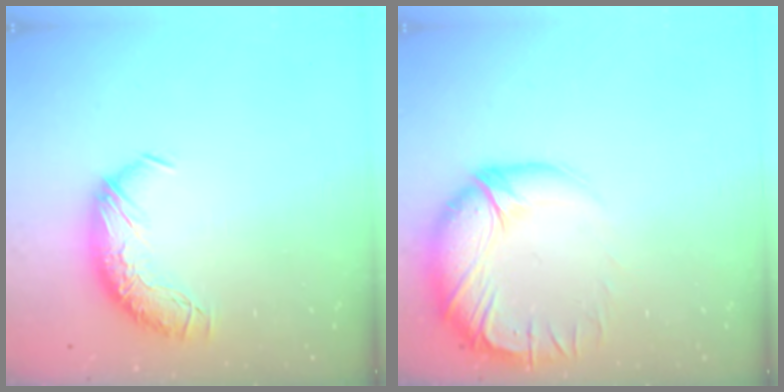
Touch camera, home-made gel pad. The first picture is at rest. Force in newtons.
{"total": 3.5, "press": 0.6, "slide": 3.4}